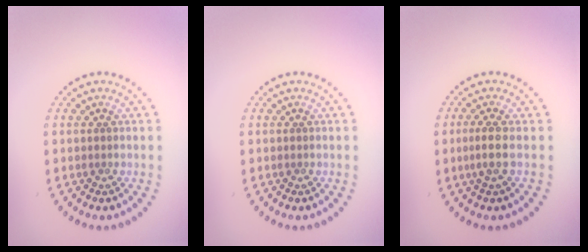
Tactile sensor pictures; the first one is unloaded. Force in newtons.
{"total": 0.0}
{"total": 1.7, "press": 1.3, "slide": 1.1}